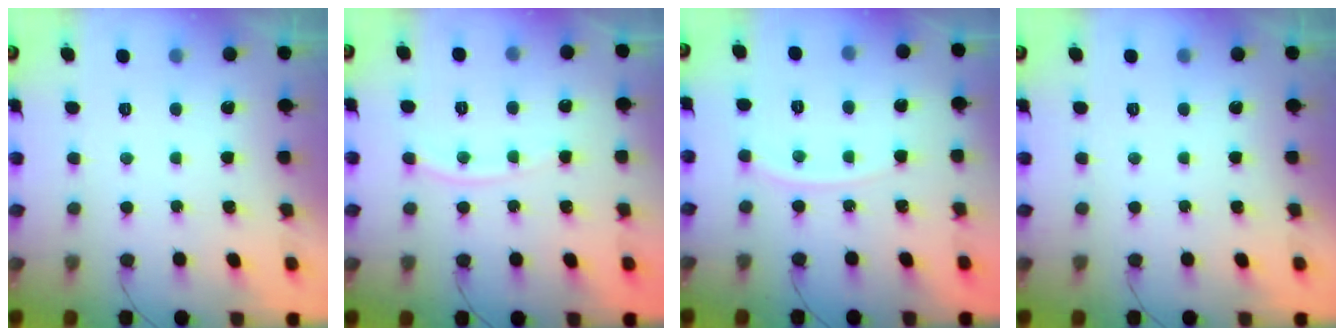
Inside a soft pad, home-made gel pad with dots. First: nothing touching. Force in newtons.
{"total": 6.8, "press": 6.7, "slide": 0.9}
{"total": 5.4, "press": 5.4, "slide": 0.7}
{"total": 0.0}